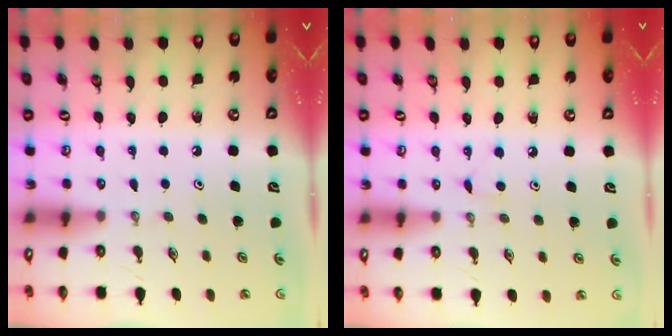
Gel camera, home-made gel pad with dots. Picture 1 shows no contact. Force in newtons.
{"total": 2.9, "press": 2.9, "slide": 0.4}